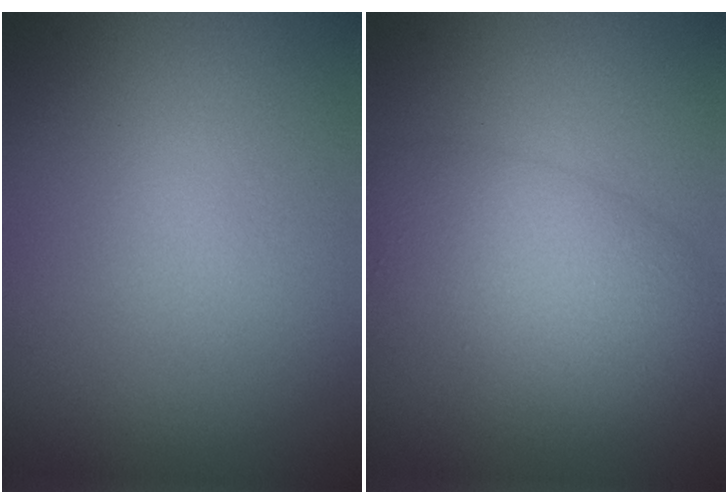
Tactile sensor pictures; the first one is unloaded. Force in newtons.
{"total": 5.6, "press": 5.6, "slide": 0.1}